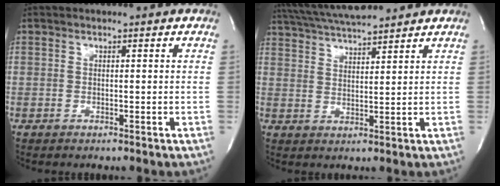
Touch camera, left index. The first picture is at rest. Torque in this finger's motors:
{"motor_torque": [0.02, -0.31, 0.57, 0.16]}